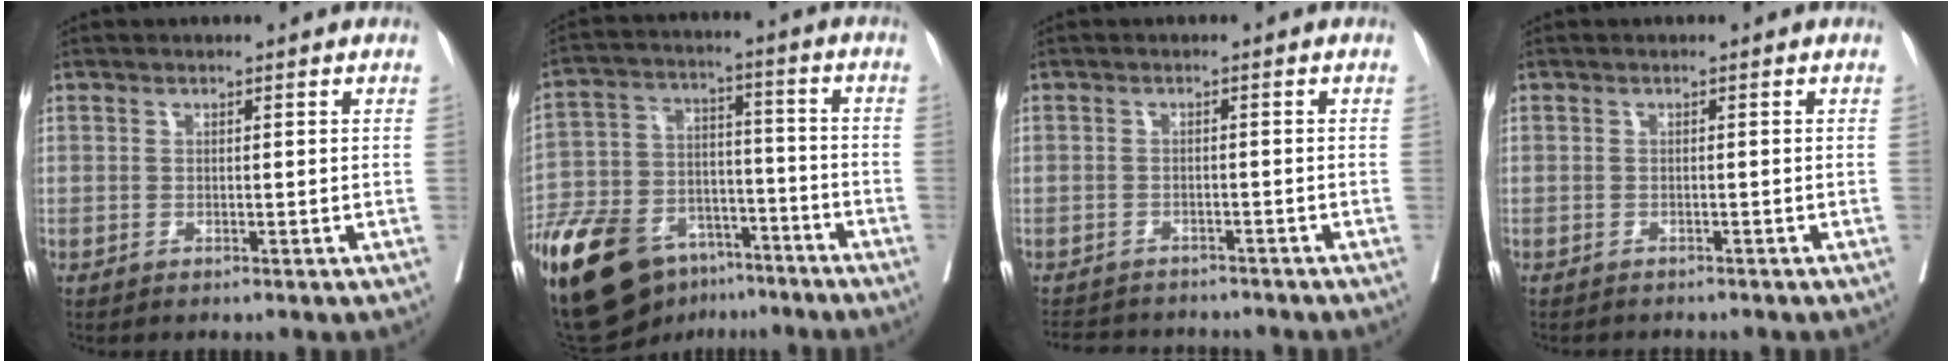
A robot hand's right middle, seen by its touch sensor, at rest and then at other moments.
{"total": 21.3, "force": [-14.0, 10.9, 11.7], "torque": [-0.267, 0.002, -0.244]}
{"total": 8.5, "force": [-7.9, 2.3, 2.0], "torque": [-0.033, 0.001, -0.104]}
{"total": 3.2, "force": [-3.0, 0.6, 1.0], "torque": [-0.013, -0.004, -0.036]}